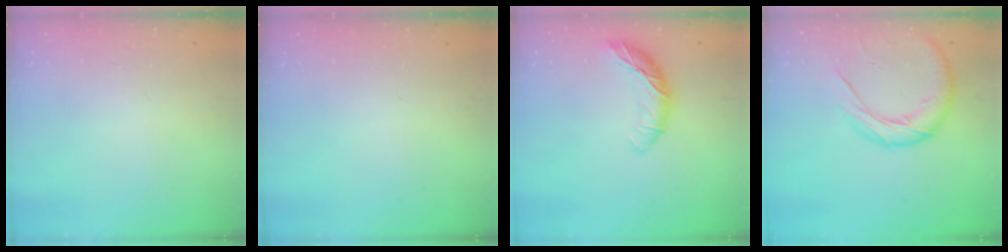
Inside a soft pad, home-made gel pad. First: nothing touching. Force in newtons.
{"total": 0.0}
{"total": 11.1, "press": 11.1, "slide": 0.7}
{"total": 13.5, "press": 13.4, "slide": 1.7}